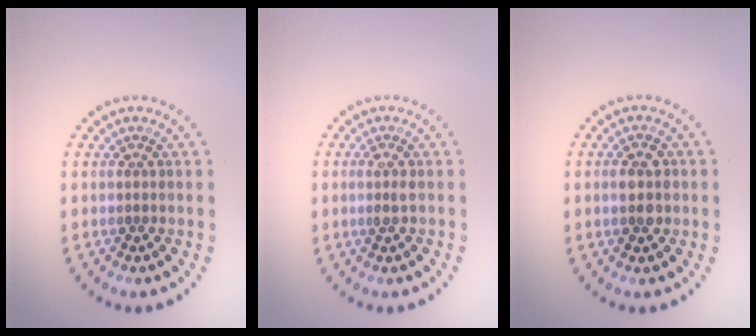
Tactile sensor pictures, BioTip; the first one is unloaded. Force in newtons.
{"total": 1.1, "press": 0.9, "slide": 0.6}
{"total": 2.8, "press": 2.8, "slide": 0.1}